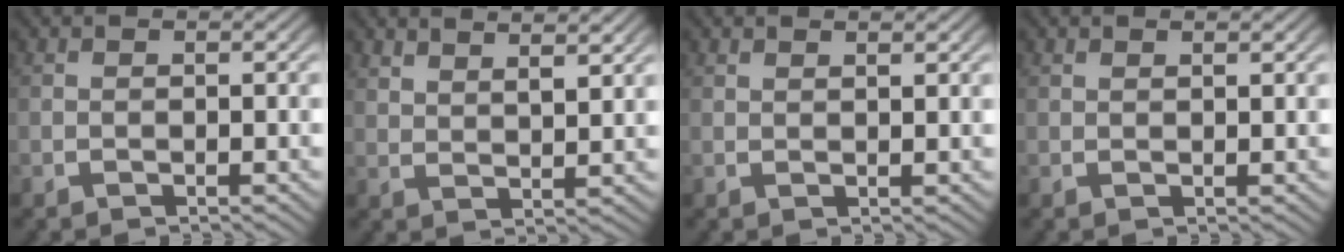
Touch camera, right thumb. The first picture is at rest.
{"total": 3.2, "force": [3.0, 0.3, 1.1], "torque": [-0.017, 0.001, 0.059]}
{"total": 1.0, "force": [0.9, -0.1, 0.2], "torque": [-0.003, -0.001, 0.021]}
{"total": 0.7, "force": [0.6, -0.1, 0.1], "torque": [-0.004, -0.001, 0.015]}